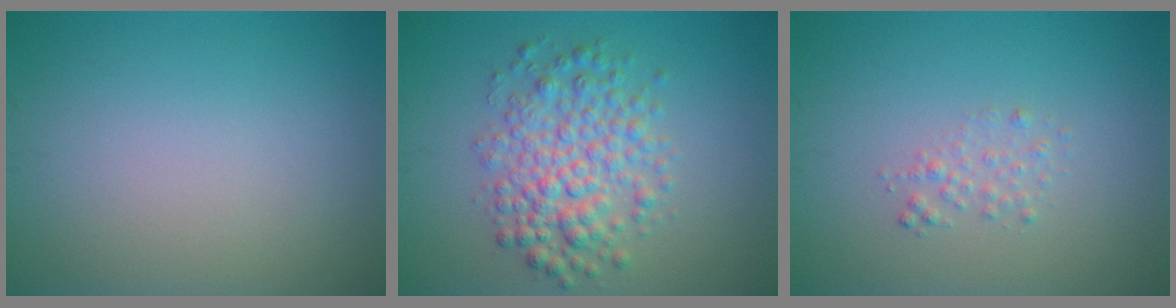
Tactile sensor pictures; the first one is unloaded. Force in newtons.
{"total": 5.1, "press": 5.1, "slide": 0.1}
{"total": 1.2, "press": 1.2, "slide": 0.0}